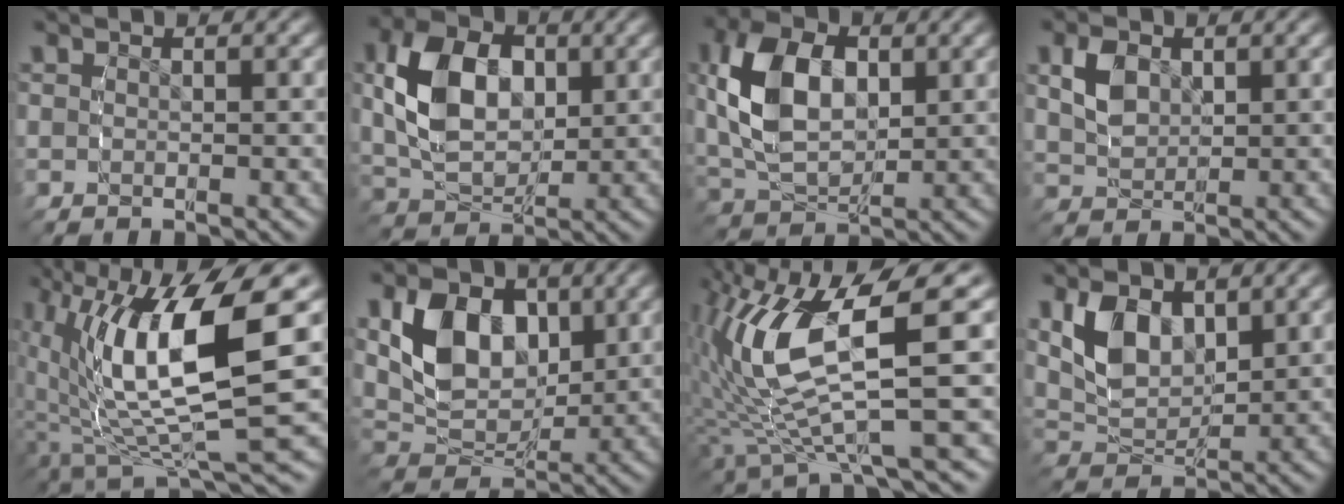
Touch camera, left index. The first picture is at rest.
{"total": 8.5, "force": [1.1, 5.8, 6.1], "torque": [-0.130, -0.013, 0.027]}
{"total": 8.5, "force": [1.2, 5.6, 6.3], "torque": [-0.137, -0.013, 0.032]}
{"total": 3.1, "force": [0.9, 2.1, 2.1], "torque": [-0.046, -0.006, 0.026]}
{"total": 13.3, "force": [-0.3, 5.8, 12.0], "torque": [-0.208, -0.027, 0.016]}
{"total": 9.1, "force": [1.6, 6.7, 6.0], "torque": [-0.126, -0.020, 0.035]}
{"total": 11.1, "force": [0.1, 5.3, 9.8], "torque": [-0.205, -0.019, 0.021]}
{"total": 6.1, "force": [1.8, 4.2, 4.0], "torque": [-0.097, -0.013, 0.039]}